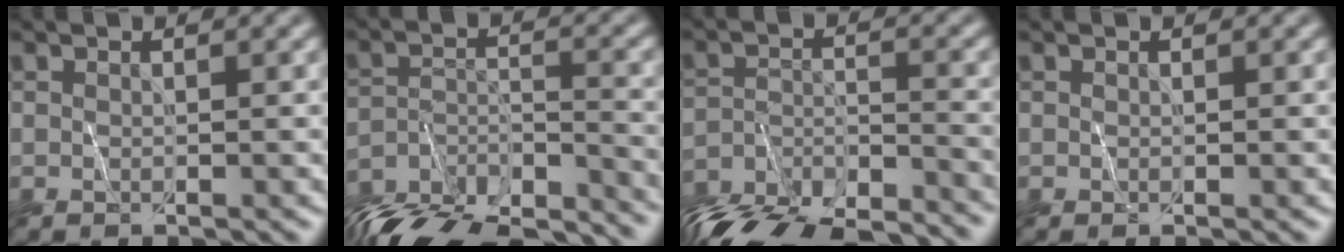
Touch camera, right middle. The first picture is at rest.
{"total": 14.9, "force": [-14.3, 3.0, 2.8], "torque": [-0.045, -0.016, -0.198]}
{"total": 11.9, "force": [-11.5, 2.1, 2.4], "torque": [-0.043, -0.022, -0.178]}
{"total": 0.0}